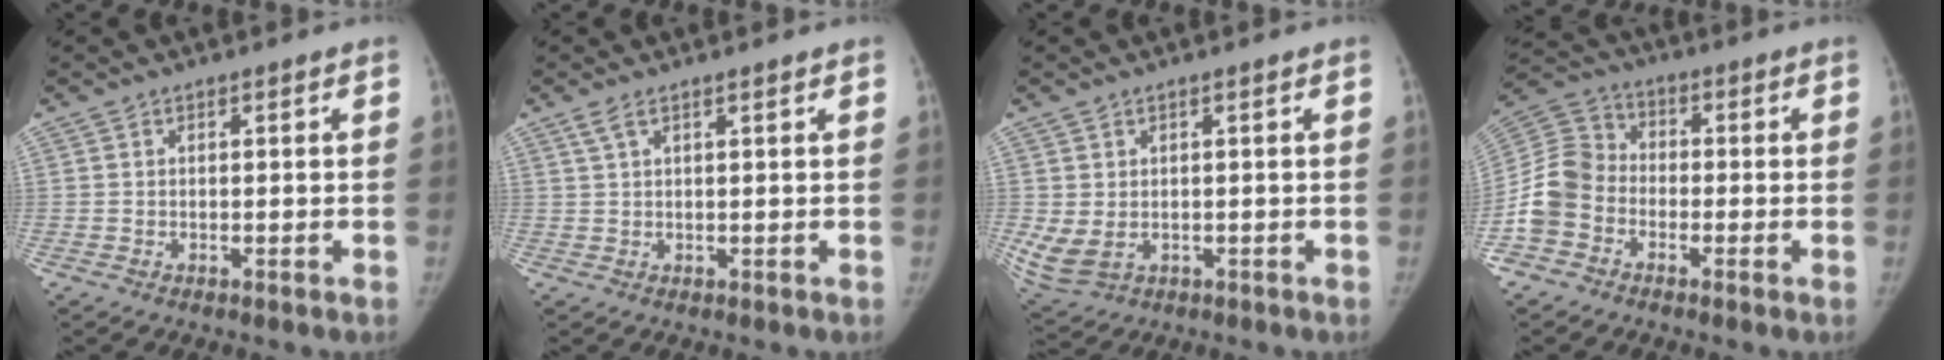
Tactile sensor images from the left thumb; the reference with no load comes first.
{"total": 2.3, "force": [1.5, 0.5, 1.6], "torque": [-0.041, 0.007, 0.035]}
{"total": 6.5, "force": [-0.3, 4.2, 5.0], "torque": [-0.110, -0.005, 0.011]}
{"total": 10.0, "force": [-3.5, 8.1, 4.8], "torque": [-0.095, 0.034, -0.080]}